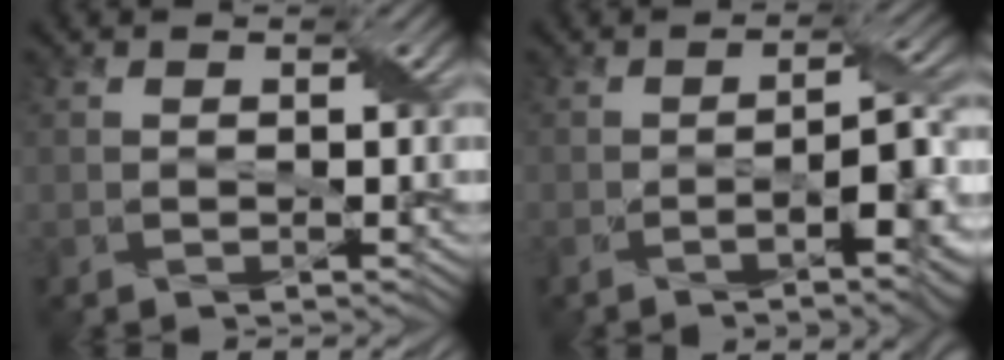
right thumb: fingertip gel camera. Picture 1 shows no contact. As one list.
[{"total": 7.5, "force": [-3.4, 1.4, 6.5], "torque": [-0.104, -0.002, -0.057]}]